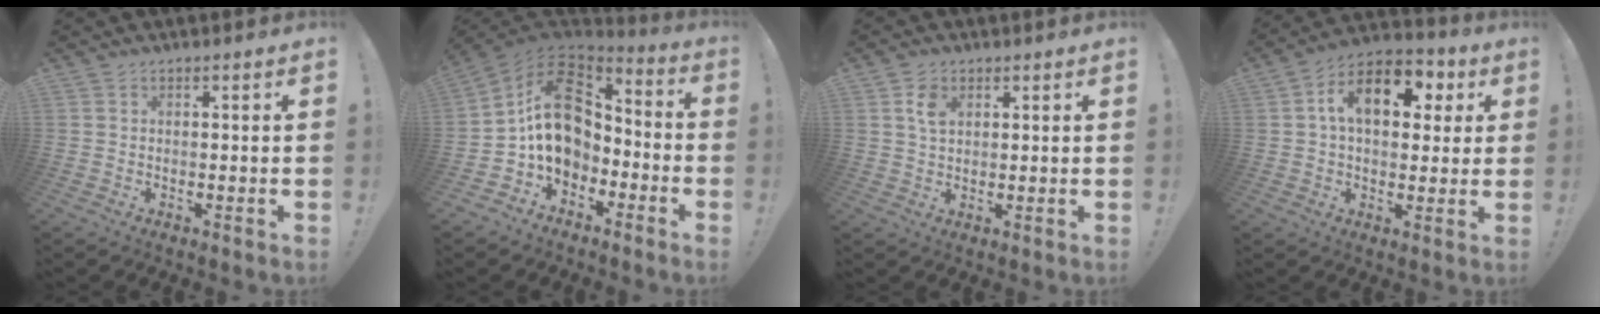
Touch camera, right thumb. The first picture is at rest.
{"total": 16.6, "force": [2.2, 12.4, 10.8], "torque": [-0.175, 0.007, 0.046]}
{"total": 4.5, "force": [1.9, 2.9, 2.9], "torque": [-0.046, -0.001, 0.033]}
{"total": 14.7, "force": [4.1, 9.0, 11.0], "torque": [-0.172, 0.007, 0.072]}